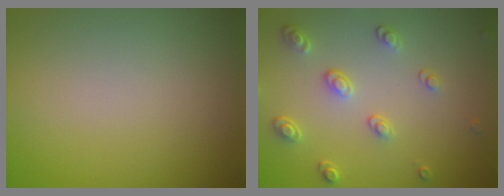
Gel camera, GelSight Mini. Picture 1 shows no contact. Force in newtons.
{"total": 2.8, "press": 2.5, "slide": 1.1}